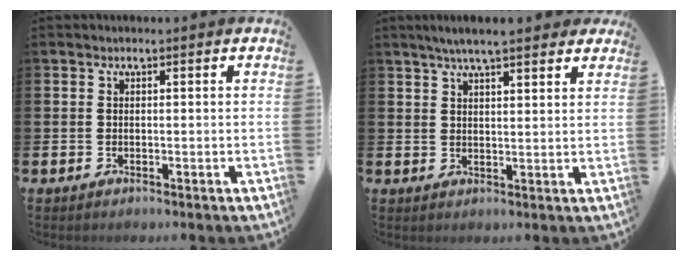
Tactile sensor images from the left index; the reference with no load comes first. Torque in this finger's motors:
{"motor_torque": [1.05, -1.09, 0.57, 0.18]}